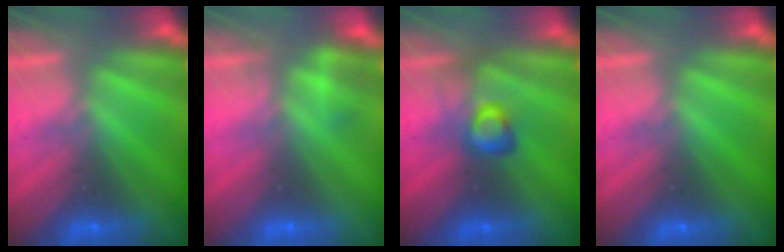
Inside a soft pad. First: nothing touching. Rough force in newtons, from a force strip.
{"total": 2.2}
{"total": 2.8}
{"total": 0.0}